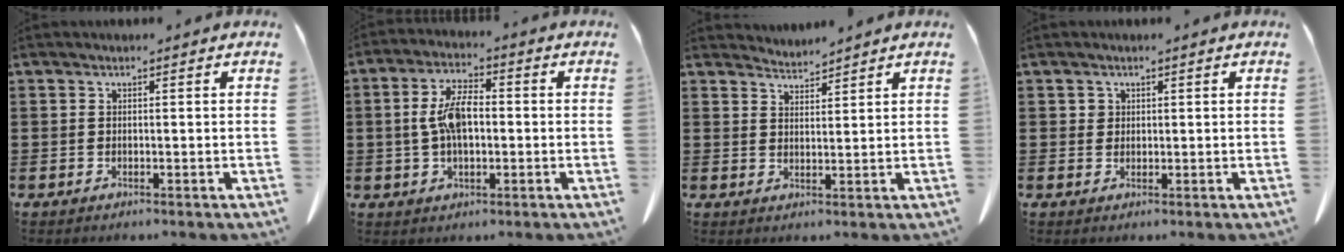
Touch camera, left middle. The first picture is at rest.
{"total": 7.4, "force": [0.0, 3.3, 6.6], "torque": [-0.143, 0.006, -0.007]}
{"total": 2.6, "force": [2.5, -0.1, -0.5], "torque": [0.001, -0.009, 0.048]}
{"total": 1.2, "force": [0.7, 1.0, 0.3], "torque": [0.000, -0.002, 0.013]}